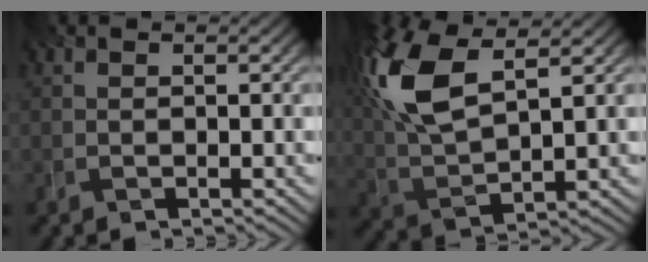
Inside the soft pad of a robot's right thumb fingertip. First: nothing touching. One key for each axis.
{"total": 12.1, "fx": 5.2, "fy": 5.2, "fz": 9.7, "tx": -0.251, "ty": 0.017, "tz": 0.106}